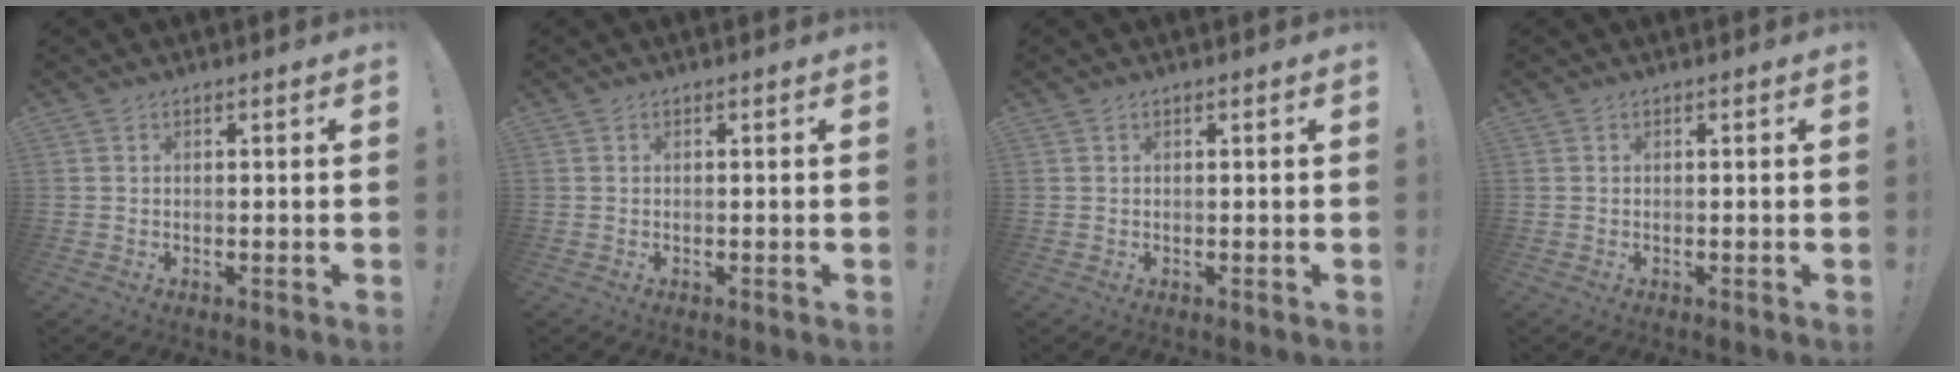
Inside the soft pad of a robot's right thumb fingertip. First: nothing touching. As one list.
[{"total": 0.0}, {"total": 0.0}, {"total": 0.0}]